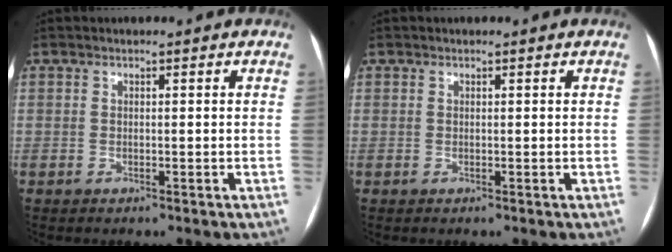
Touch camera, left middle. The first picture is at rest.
{"total": 0.0}